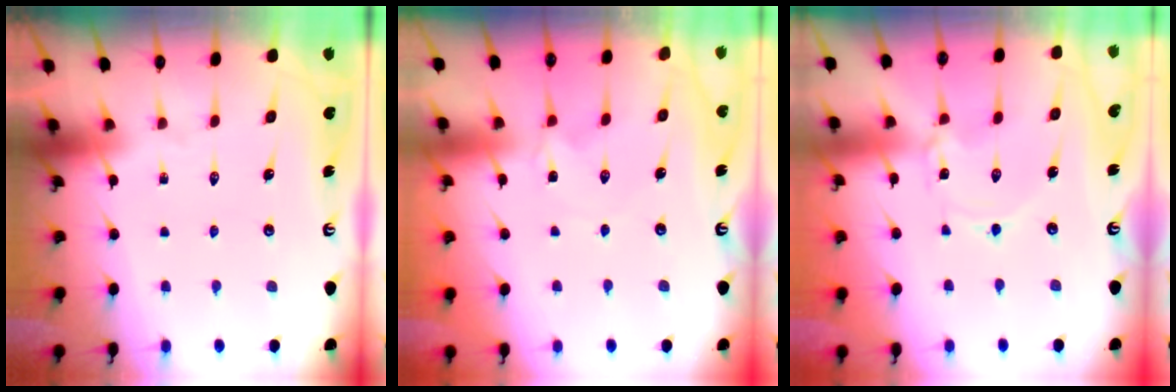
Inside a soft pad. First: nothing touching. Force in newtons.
{"total": 0.0}
{"total": 1.0, "press": 1.0, "slide": 0.2}